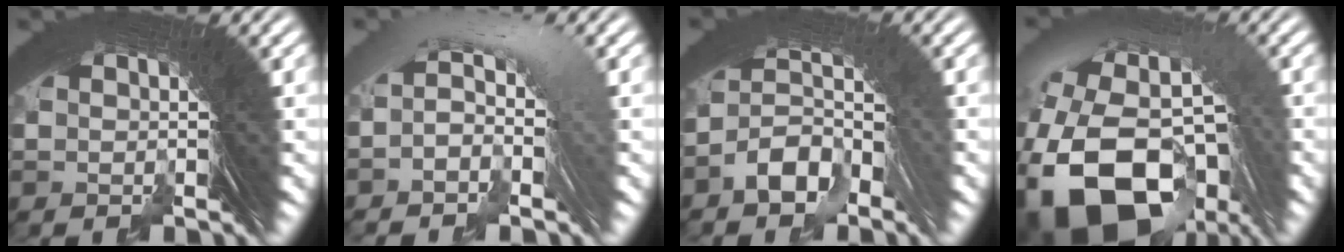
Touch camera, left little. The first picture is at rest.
{"total": 3.8, "force": [0.1, 1.9, 3.2], "torque": [-0.039, 0.026, -0.014]}
{"total": 3.2, "force": [-1.3, 1.5, 2.6], "torque": [-0.062, -0.005, -0.016]}
{"total": 14.5, "force": [-4.3, 9.7, 9.8], "torque": [-0.214, -0.065, -0.047]}